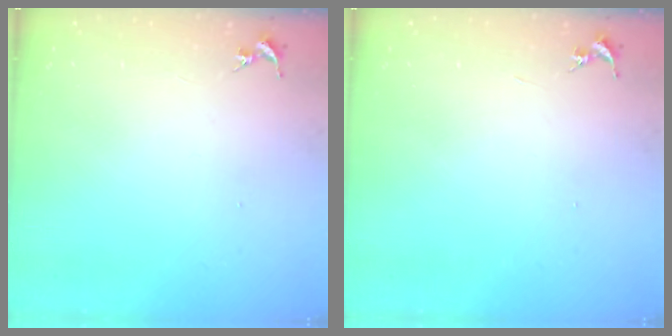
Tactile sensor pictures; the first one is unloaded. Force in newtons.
{"total": 0.0}